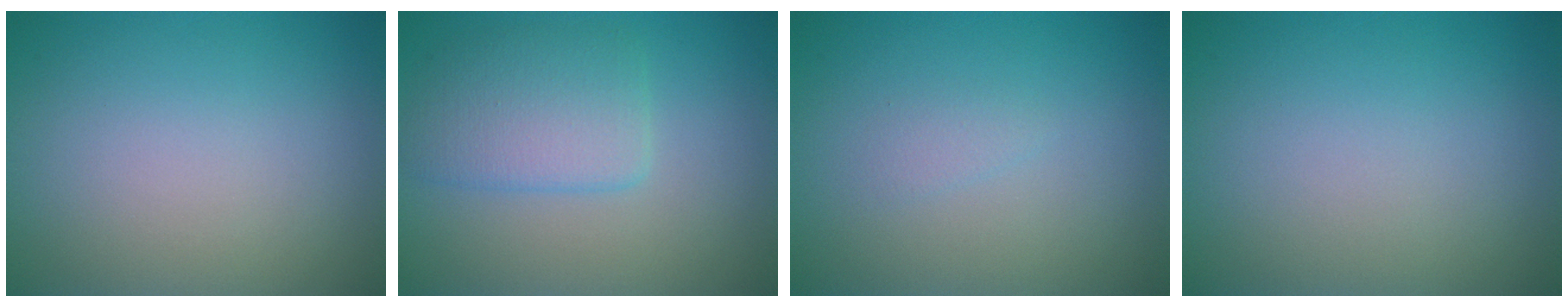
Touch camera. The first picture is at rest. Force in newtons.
{"total": 3.7, "press": 3.7, "slide": 0.1}
{"total": 0.7, "press": 0.7, "slide": 0.1}
{"total": 0.0}